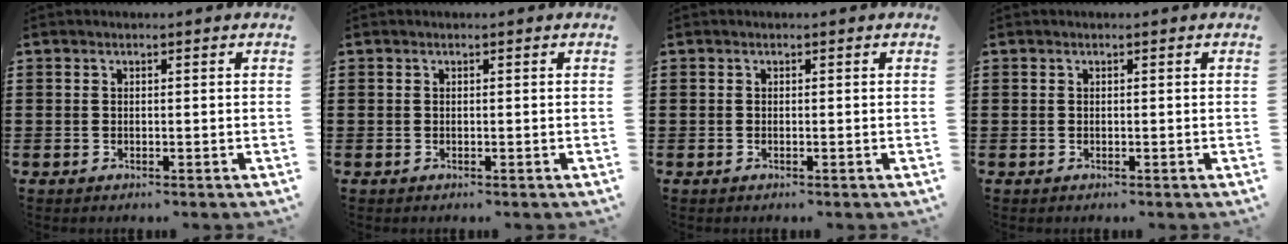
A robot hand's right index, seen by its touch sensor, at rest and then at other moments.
{"total": 0.0}
{"total": 0.0}
{"total": 0.0}